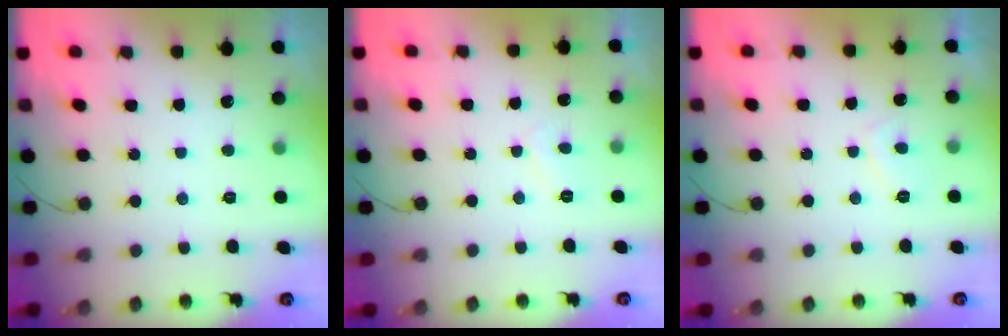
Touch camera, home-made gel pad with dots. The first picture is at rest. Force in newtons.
{"total": 3.0, "press": 3.0, "slide": 0.4}
{"total": 2.4, "press": 2.3, "slide": 0.6}